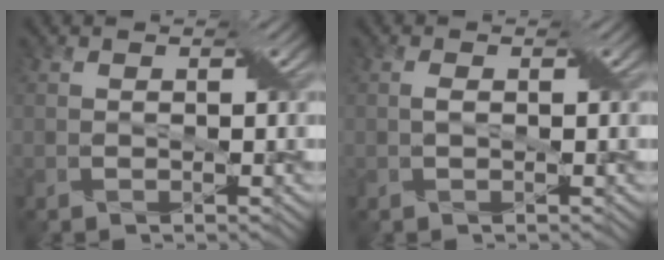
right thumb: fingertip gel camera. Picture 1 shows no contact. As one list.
[{"total": 0.7, "force": [0.1, 0.2, 0.7], "torque": [-0.018, 0.003, 0.002]}]